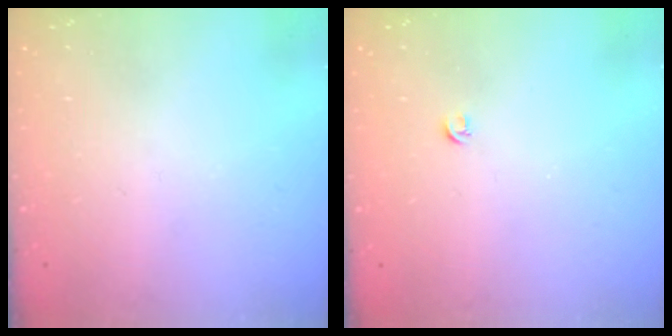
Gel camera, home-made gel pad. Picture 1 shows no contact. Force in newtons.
{"total": 3.4, "press": 3.4, "slide": 0.5}